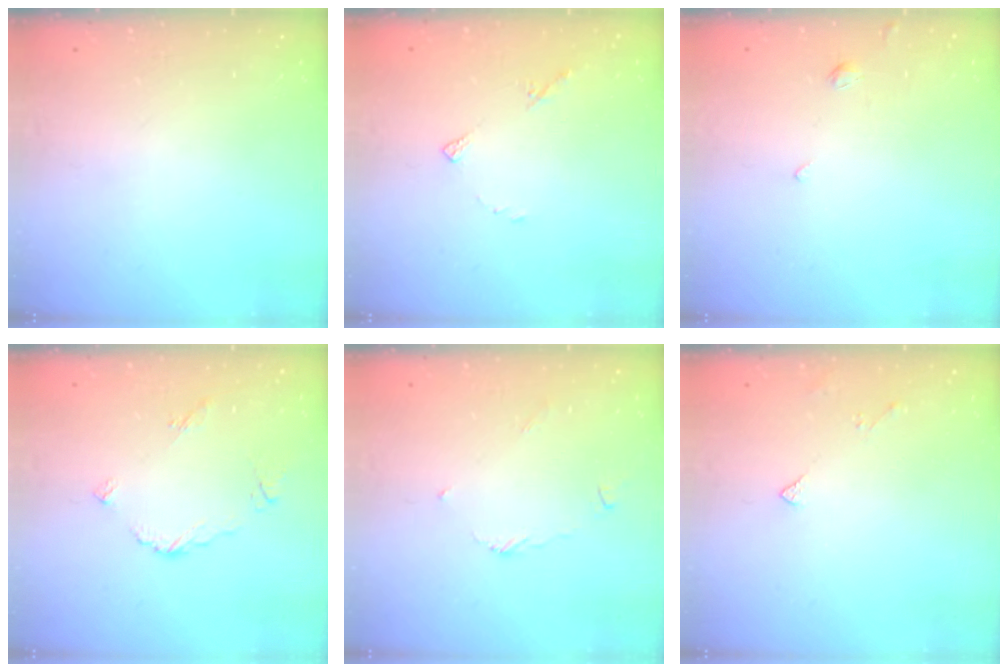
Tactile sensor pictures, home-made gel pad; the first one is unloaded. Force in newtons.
{"total": 4.9, "press": 4.9, "slide": 0.5}
{"total": 0.8, "press": 0.7, "slide": 0.4}
{"total": 5.2, "press": 5.2, "slide": 0.0}
{"total": 2.7, "press": 2.7, "slide": 0.3}
{"total": 3.5, "press": 3.4, "slide": 0.7}